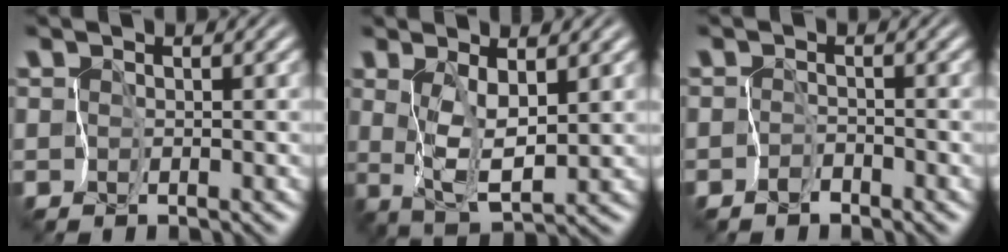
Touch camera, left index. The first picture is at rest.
{"total": 3.4, "force": [1.0, 0.9, 3.1], "torque": [-0.068, -0.011, 0.027]}
{"total": 1.0, "force": [-1.0, 0.3, 0.0], "torque": [0.001, -0.001, -0.022]}